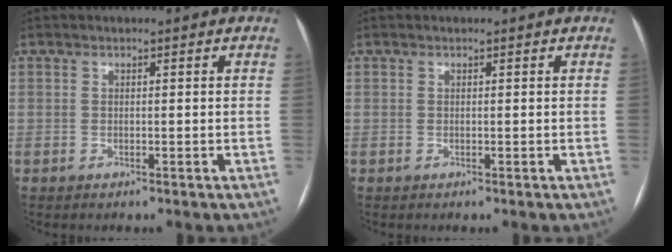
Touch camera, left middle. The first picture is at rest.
{"total": 0.0}